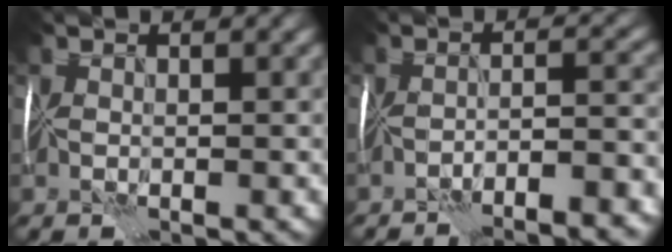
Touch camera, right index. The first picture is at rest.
{"total": 6.7, "force": [-5.7, 0.4, 3.5], "torque": [-0.041, 0.008, -0.071]}